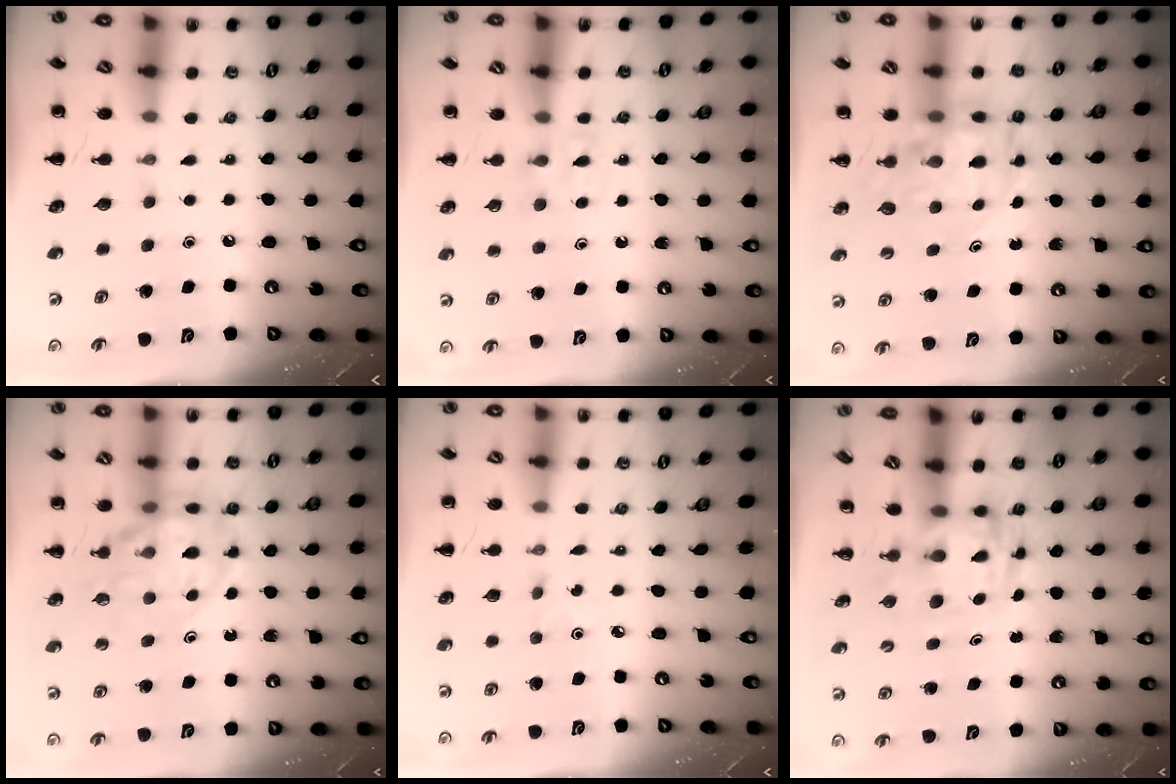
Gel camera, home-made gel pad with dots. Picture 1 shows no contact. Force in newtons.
{"total": 3.6, "press": 3.4, "slide": 1.2}
{"total": 9.8, "press": 9.3, "slide": 3.1}
{"total": 14.7, "press": 14.3, "slide": 3.6}
{"total": 0.6, "press": 0.6, "slide": 0.2}
{"total": 2.8, "press": 2.7, "slide": 0.5}